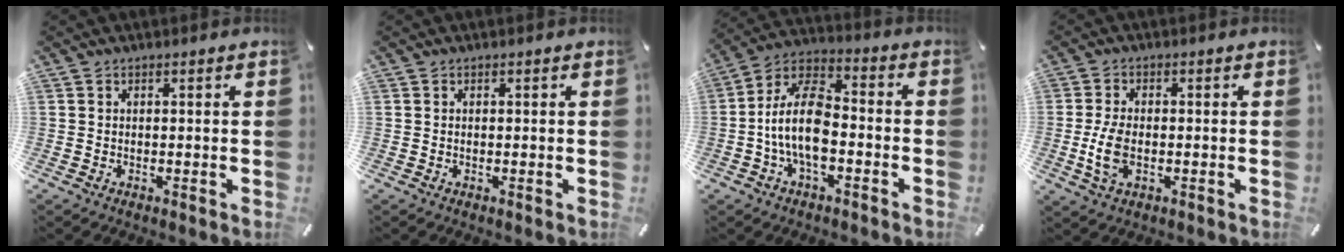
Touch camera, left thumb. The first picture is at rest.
{"total": 0.0}
{"total": 13.6, "force": [-3.5, 7.3, 10.9], "torque": [-0.228, 0.012, -0.065]}
{"total": 6.3, "force": [-1.1, 3.6, 5.1], "torque": [-0.116, -0.002, -0.023]}